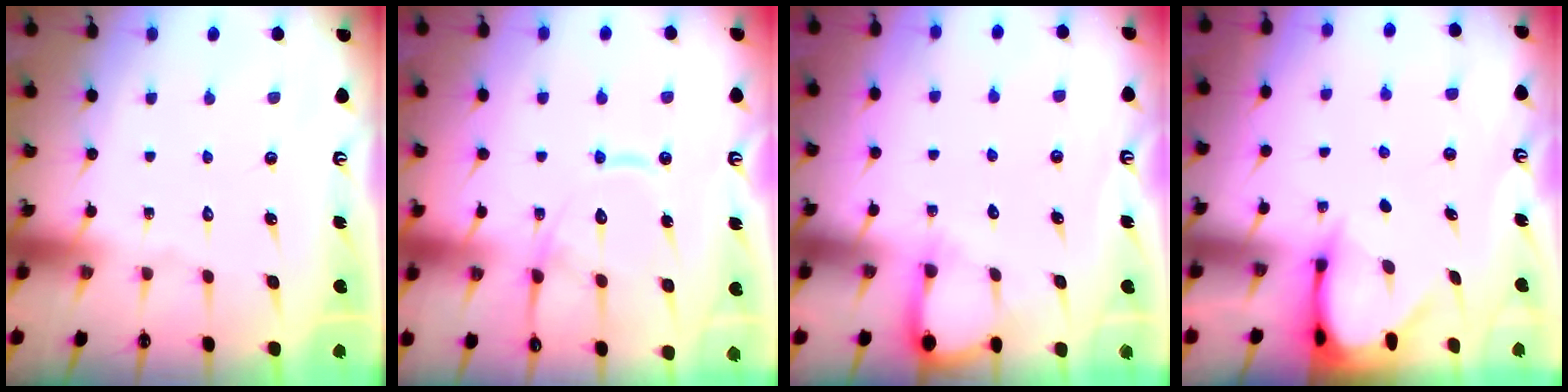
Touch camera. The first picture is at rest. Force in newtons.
{"total": 13.2, "press": 13.2, "slide": 1.2}
{"total": 5.5, "press": 5.5, "slide": 0.4}
{"total": 3.3, "press": 3.3, "slide": 0.3}